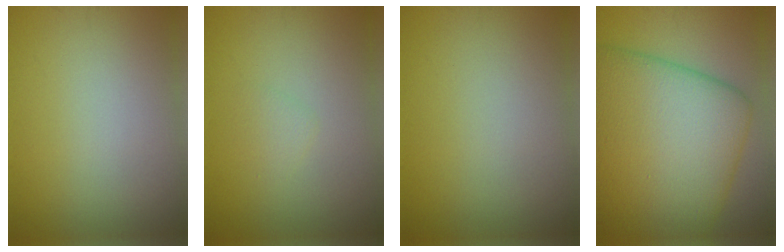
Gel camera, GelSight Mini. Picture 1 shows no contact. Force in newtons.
{"total": 1.0, "press": 1.0, "slide": 0.1}
{"total": 0.0}
{"total": 14.7, "press": 14.7, "slide": 0.5}